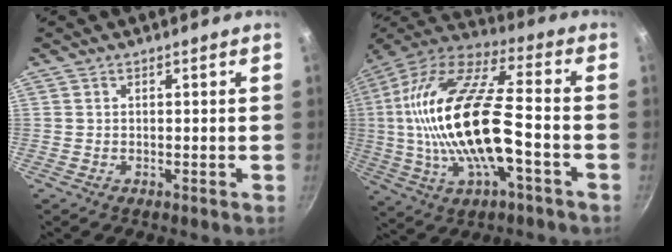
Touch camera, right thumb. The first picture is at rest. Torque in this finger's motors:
{"motor_torque": [-0.57, 2.54, 2.79, 0.00, 1.05]}